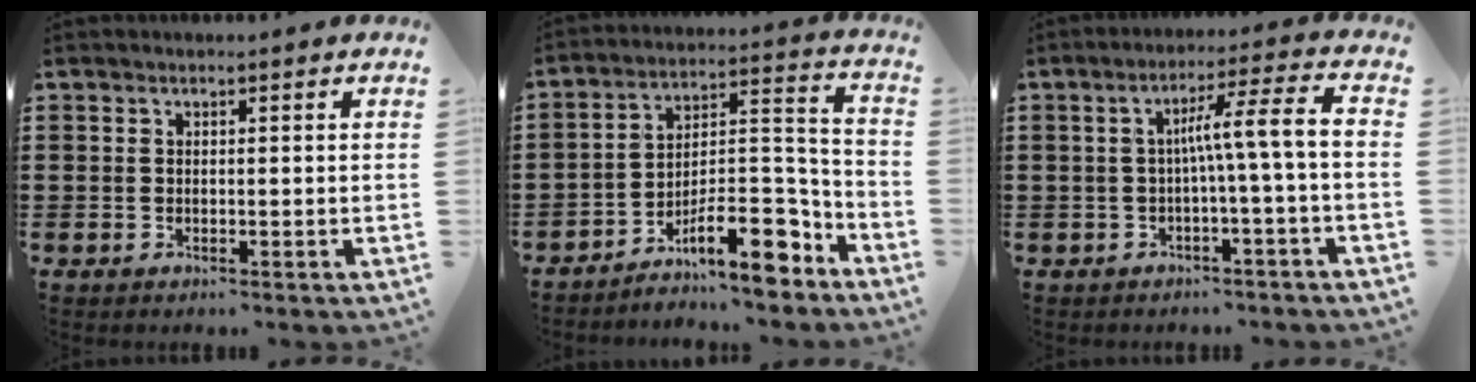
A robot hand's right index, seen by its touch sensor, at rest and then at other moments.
{"total": 11.5, "force": [-7.6, 3.5, 7.9], "torque": [-0.125, 0.011, -0.142]}
{"total": 7.0, "force": [-1.3, -0.3, 6.8], "torque": [-0.125, 0.003, -0.031]}